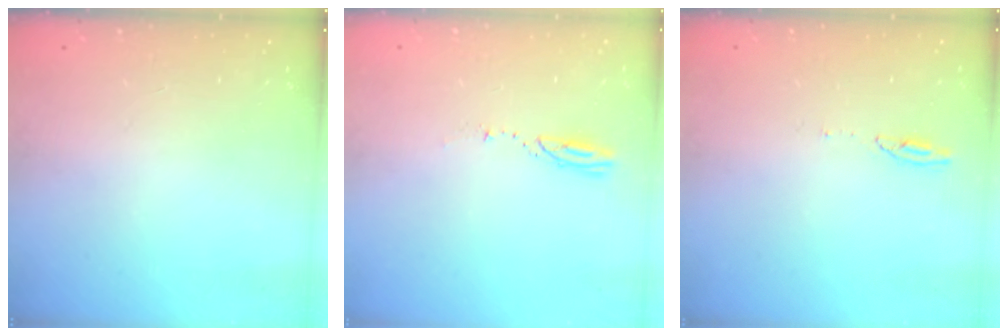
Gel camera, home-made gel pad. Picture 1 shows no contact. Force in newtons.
{"total": 3.1, "press": 3.0, "slide": 0.3}
{"total": 3.5, "press": 3.5, "slide": 0.3}